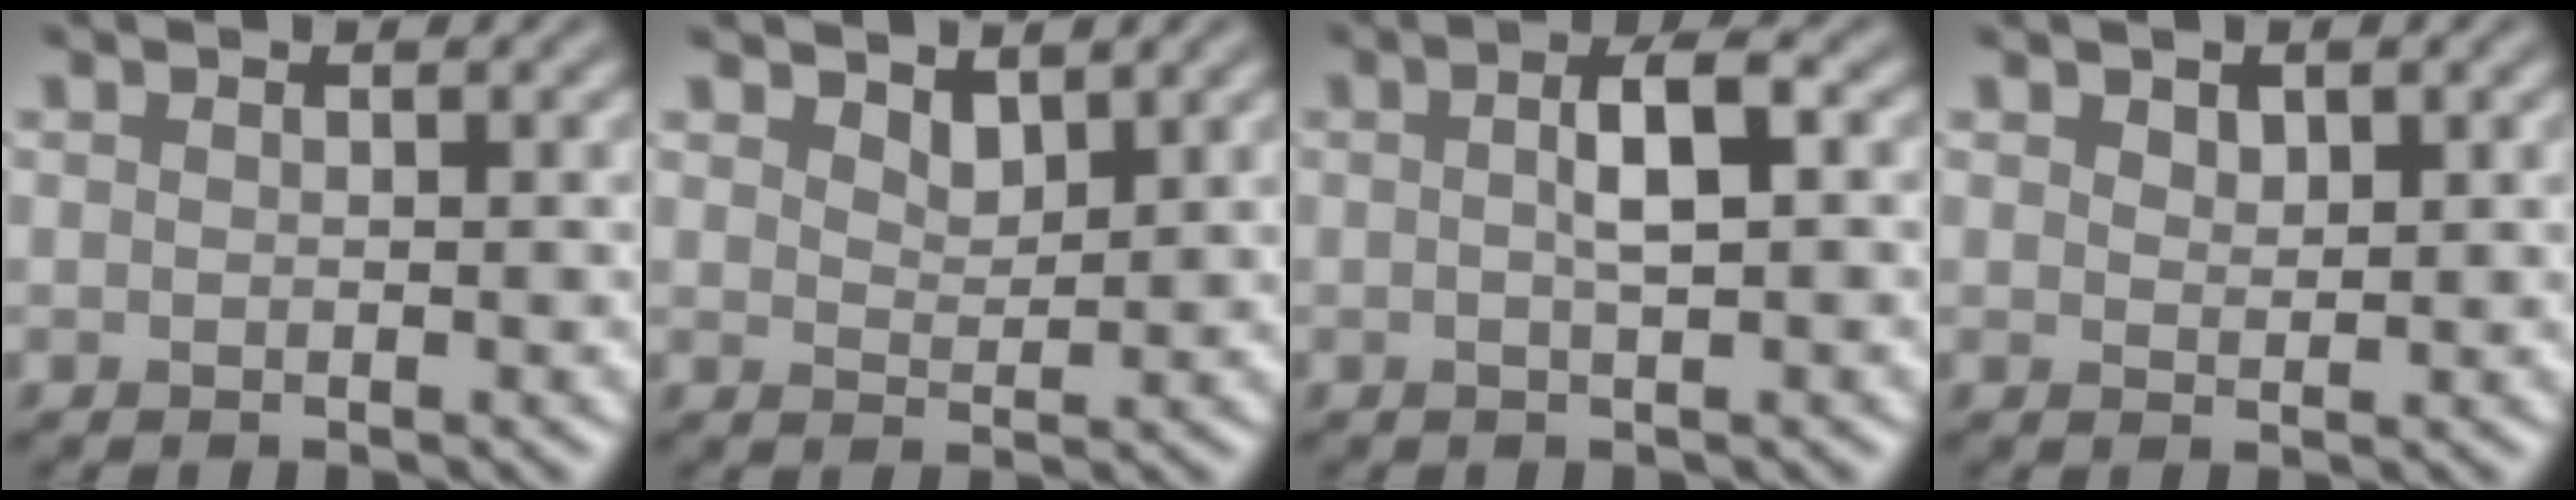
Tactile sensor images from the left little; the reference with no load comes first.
{"total": 1.6, "force": [1.2, 0.7, 0.8], "torque": [-0.021, -0.004, 0.020]}
{"total": 3.1, "force": [0.3, 0.9, 3.0], "torque": [-0.059, 0.009, 0.001]}
{"total": 1.2, "force": [0.7, 0.6, 0.8], "torque": [-0.015, -0.002, 0.013]}